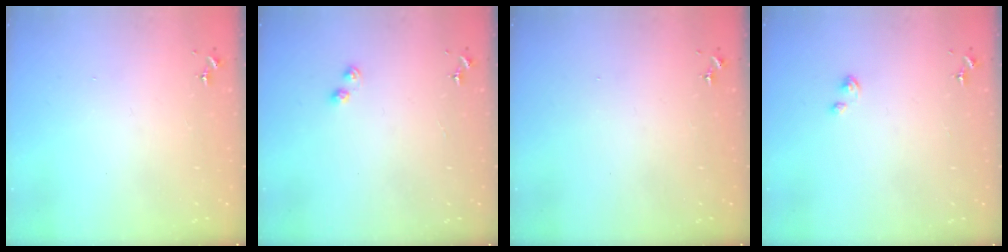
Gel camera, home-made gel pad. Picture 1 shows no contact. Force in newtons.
{"total": 3.7, "press": 3.6, "slide": 0.4}
{"total": 0.0}
{"total": 2.0, "press": 2.0, "slide": 0.4}